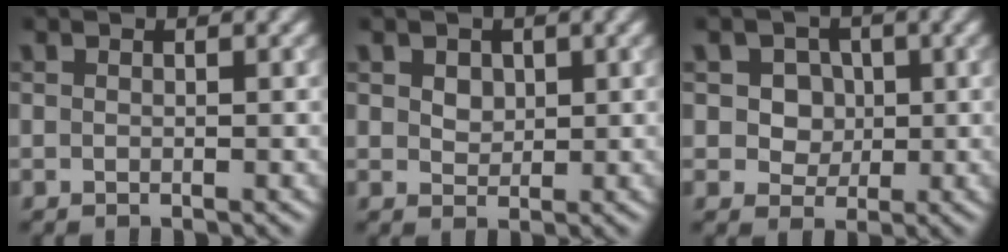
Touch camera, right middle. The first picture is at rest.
{"total": 2.1, "force": [0.9, 1.5, 1.0], "torque": [-0.020, 0.009, 0.014]}
{"total": 4.6, "force": [1.4, 3.8, 2.2], "torque": [-0.028, 0.011, 0.014]}